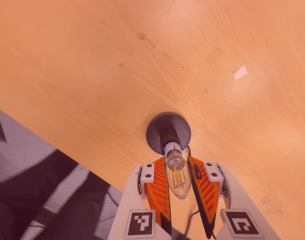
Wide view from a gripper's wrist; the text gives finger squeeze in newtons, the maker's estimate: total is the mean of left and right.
{"total": 12.7, "left": 12.1, "right": 13.3}